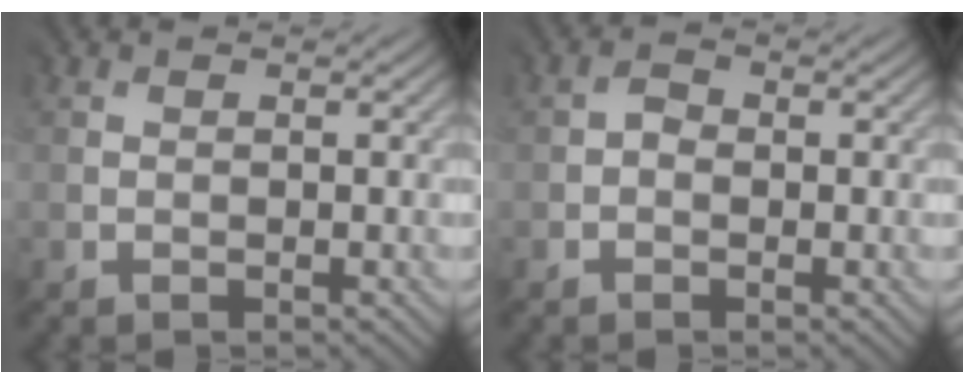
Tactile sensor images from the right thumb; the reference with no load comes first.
{"total": 1.4, "force": [-0.2, 1.2, 0.6], "torque": [-0.007, 0.003, -0.009]}